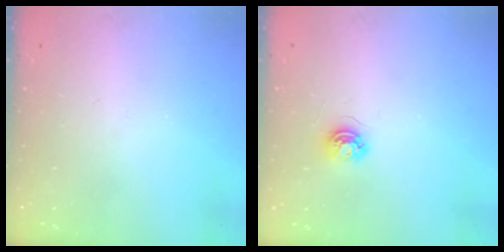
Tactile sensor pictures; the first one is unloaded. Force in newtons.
{"total": 4.0, "press": 4.0, "slide": 0.5}